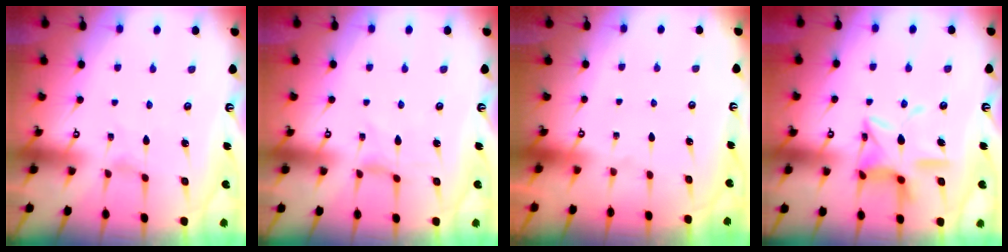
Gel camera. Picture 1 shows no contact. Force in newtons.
{"total": 0.0}
{"total": 0.0}
{"total": 13.1, "press": 13.1, "slide": 1.1}